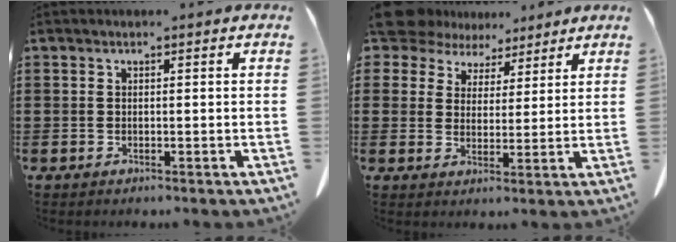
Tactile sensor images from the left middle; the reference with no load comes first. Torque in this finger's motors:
{"motor_torque": [0.01, 0.20, 0.15, 0.04]}